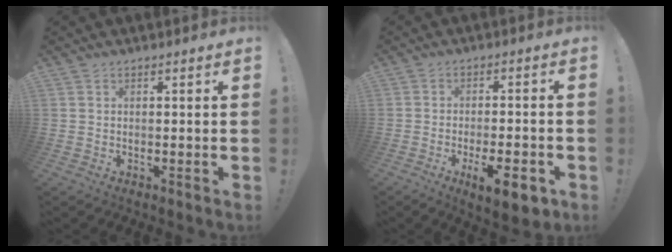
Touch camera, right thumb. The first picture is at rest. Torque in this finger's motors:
{"motor_torque": [1.11, 1.24, -0.09, -0.01, 0.27]}